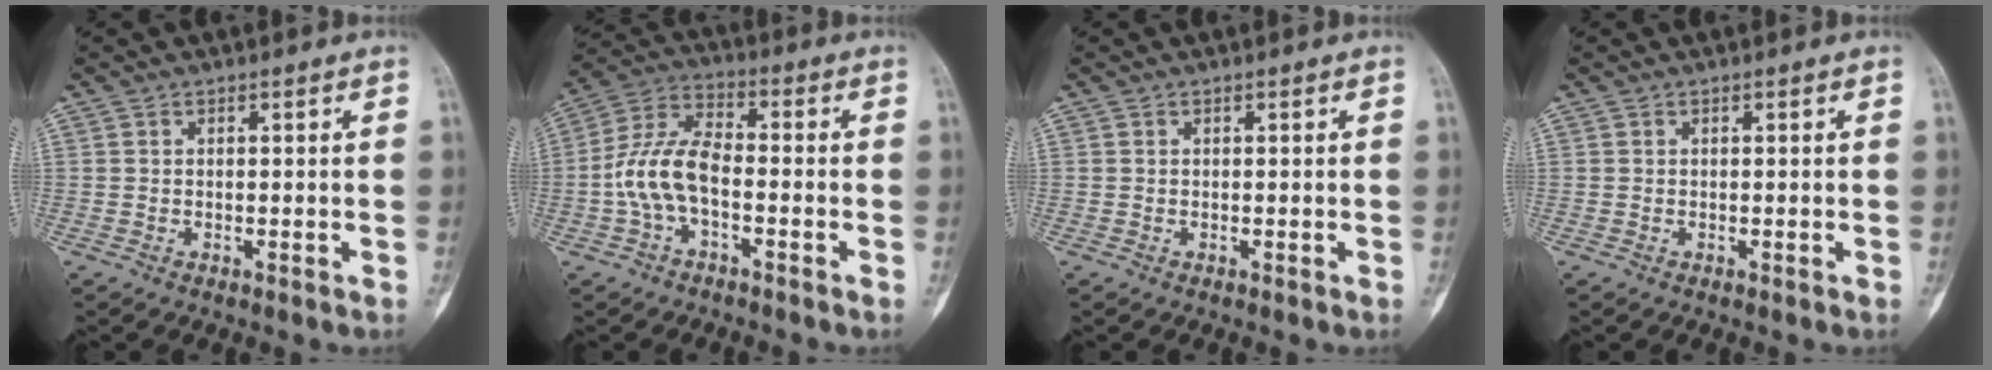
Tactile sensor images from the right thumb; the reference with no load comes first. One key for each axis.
{"total": 10.0, "fx": -2.3, "fy": 5.1, "fz": 8.3, "tx": -0.173, "ty": 0.037, "tz": -0.053}
{"total": 0.0}
{"total": 0.0}